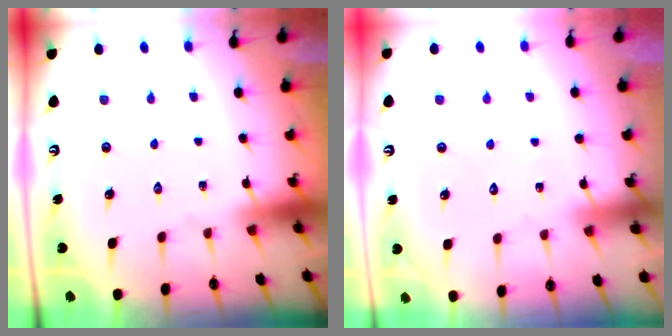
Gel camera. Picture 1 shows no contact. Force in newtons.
{"total": 3.4, "press": 3.3, "slide": 0.4}